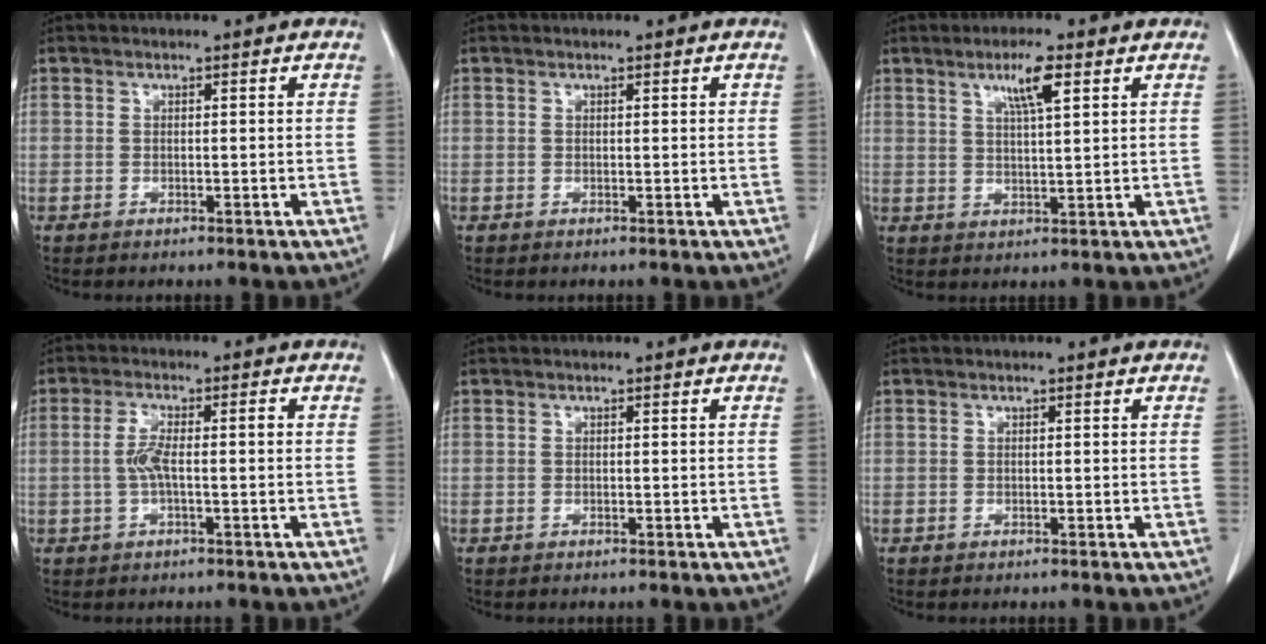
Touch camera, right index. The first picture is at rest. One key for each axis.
{"total": 0.0}
{"total": 5.0, "fx": 2.6, "fy": 0.0, "fz": 4.3, "tx": -0.076, "ty": -0.001, "tz": 0.045}
{"total": 4.4, "fx": -0.3, "fy": 1.0, "fz": 4.3, "tx": -0.096, "ty": 0.015, "tz": -0.006}
{"total": 0.0}
{"total": 0.0}